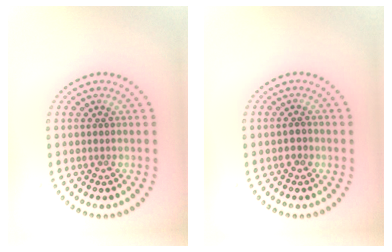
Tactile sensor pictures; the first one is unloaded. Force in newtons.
{"total": 1.0, "press": 1.0, "slide": 0.3}